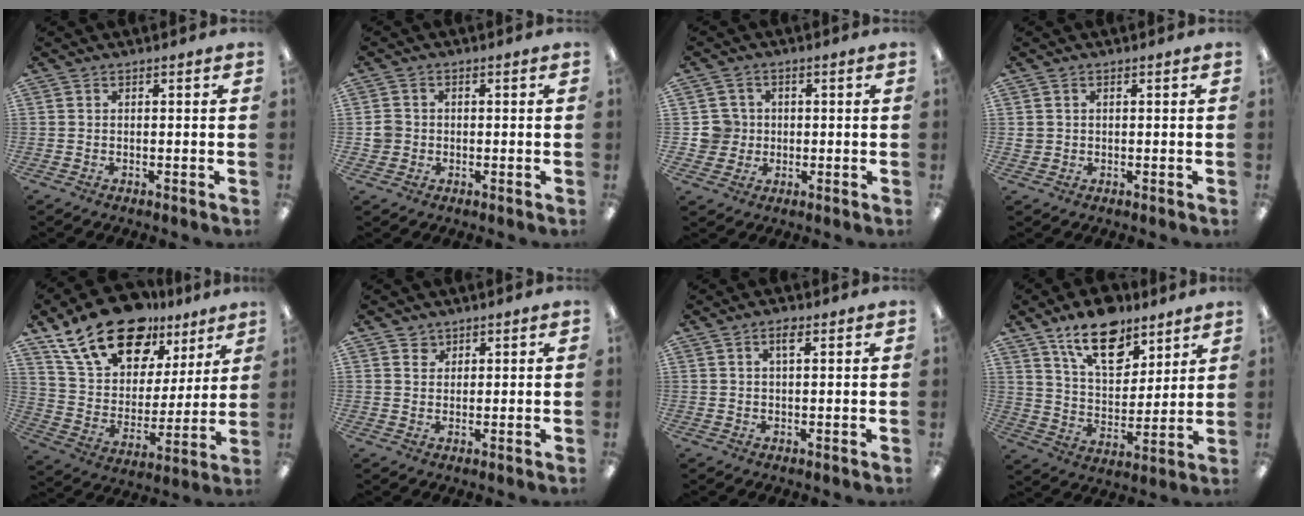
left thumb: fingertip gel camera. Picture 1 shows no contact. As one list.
[{"total": 2.9, "force": [-0.4, 2.9, 0.5], "torque": [-0.011, 0.006, -0.010]}, {"total": 5.7, "force": [0.4, 5.6, 0.8], "torque": [-0.015, 0.009, 0.009]}, {"total": 1.4, "force": [0.4, 1.3, 0.3], "torque": [-0.007, 0.004, 0.006]}, {"total": 21.2, "force": [14.8, 11.3, 10.2], "torque": [-0.186, -0.083, 0.267]}, {"total": 2.3, "force": [1.6, 1.6, 0.0], "torque": [0.004, -0.003, 0.030]}, {"total": 2.6, "force": [1.4, 0.9, 2.0], "torque": [-0.036, 0.003, 0.021]}, {"total": 16.1, "force": [11.2, 8.1, 8.3], "torque": [-0.130, -0.057, 0.198]}]